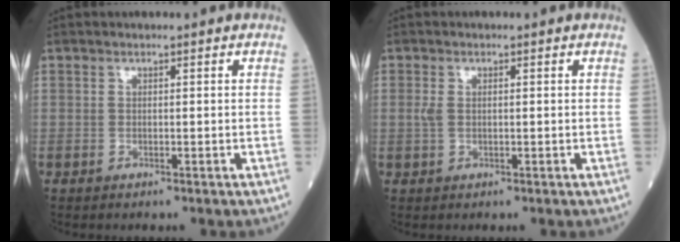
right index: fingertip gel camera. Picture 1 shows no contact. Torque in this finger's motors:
{"motor_torque": [-0.04, -0.10, 0.00, 0.00]}